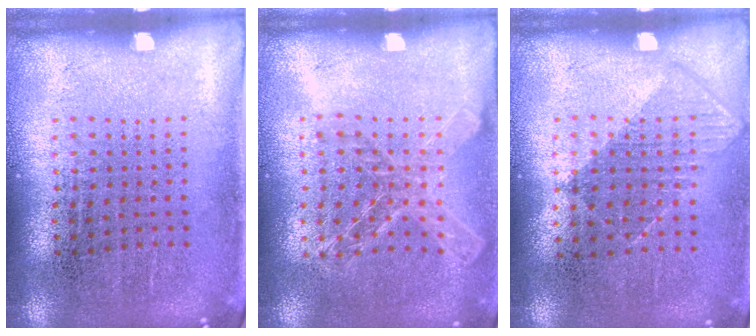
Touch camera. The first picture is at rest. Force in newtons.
{"total": 1.3, "press": 1.3, "slide": 0.3}
{"total": 0.6, "press": 0.4, "slide": 0.4}